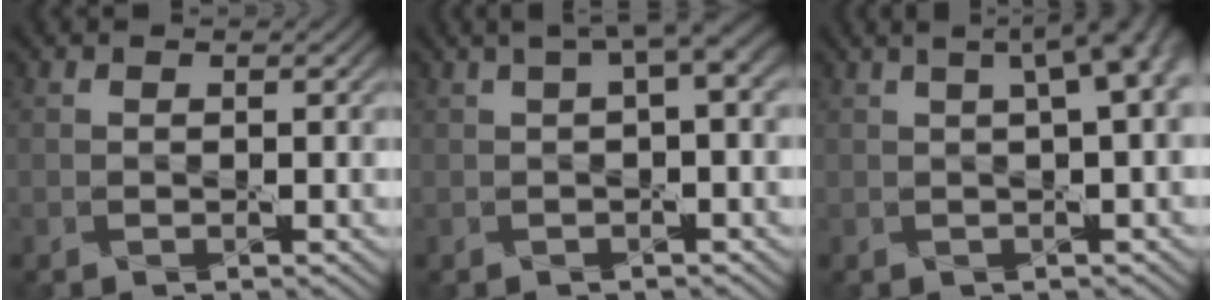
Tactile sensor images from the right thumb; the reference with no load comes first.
{"total": 3.9, "force": [1.2, 0.8, 3.7], "torque": [-0.054, 0.015, 0.019]}
{"total": 7.1, "force": [2.0, 2.4, 6.4], "torque": [-0.057, 0.034, 0.017]}